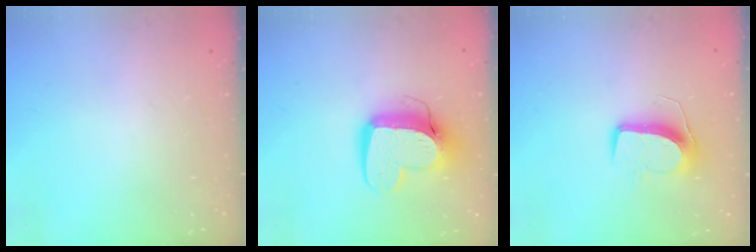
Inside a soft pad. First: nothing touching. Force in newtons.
{"total": 12.4, "press": 12.3, "slide": 1.2}
{"total": 10.4, "press": 10.4, "slide": 0.4}